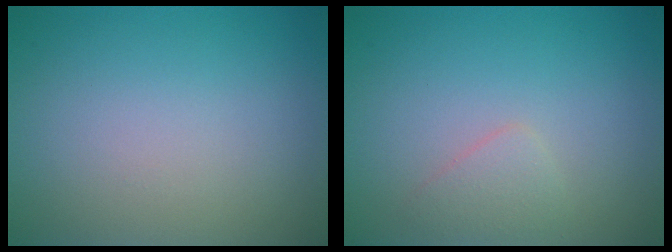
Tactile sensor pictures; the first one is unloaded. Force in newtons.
{"total": 1.4, "press": 1.4, "slide": 0.0}